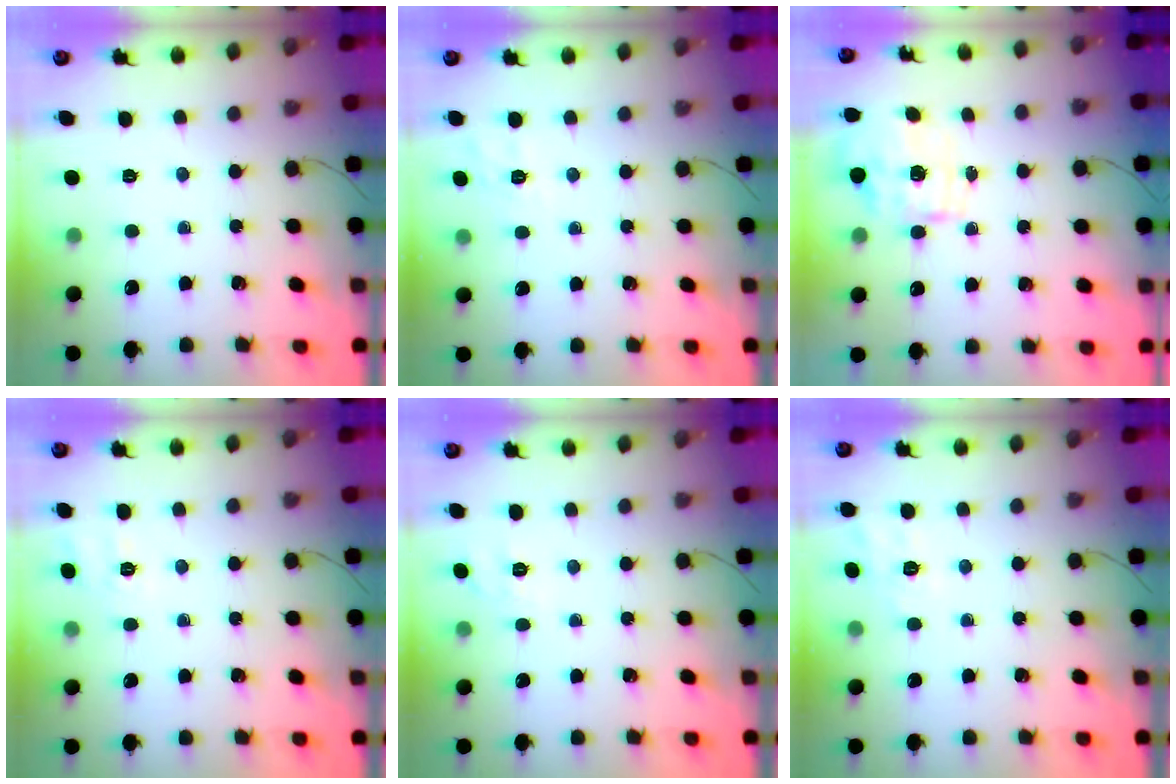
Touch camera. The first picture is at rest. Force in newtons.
{"total": 1.9, "press": 0.7, "slide": 1.7}
{"total": 1.7, "press": 1.5, "slide": 0.6}
{"total": 2.2, "press": 0.8, "slide": 2.0}
{"total": 3.8, "press": 3.3, "slide": 1.9}
{"total": 4.8, "press": 4.4, "slide": 1.9}